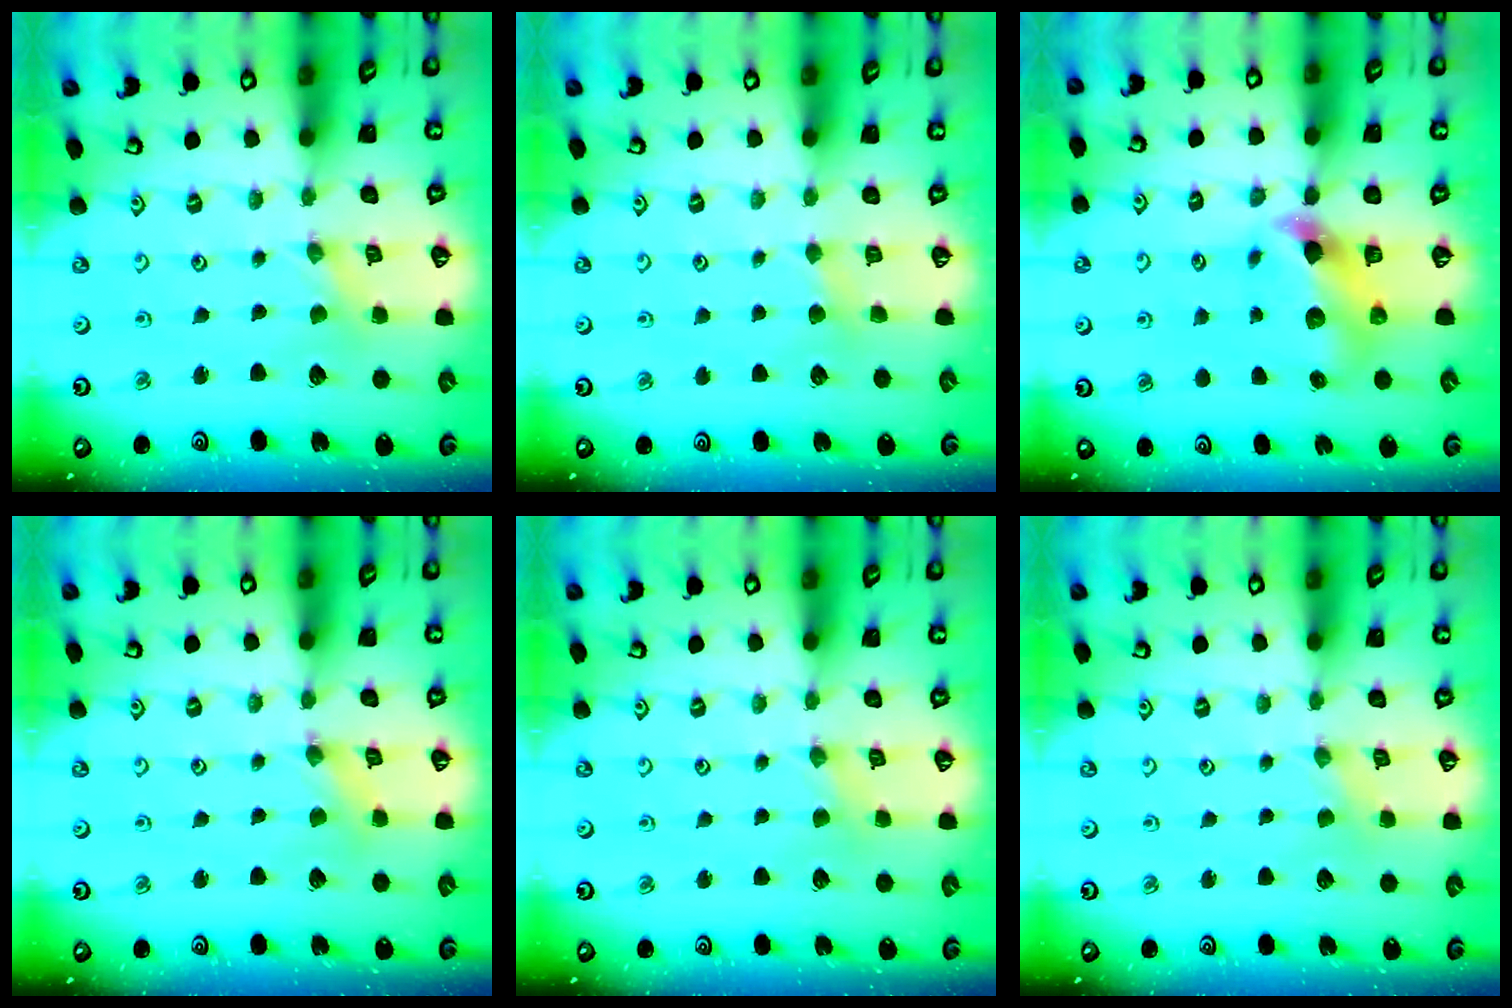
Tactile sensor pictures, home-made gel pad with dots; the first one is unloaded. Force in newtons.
{"total": 2.9, "press": 2.9, "slide": 0.4}
{"total": 7.7, "press": 7.6, "slide": 1.1}
{"total": 0.8, "press": 0.7, "slide": 0.3}
{"total": 1.5, "press": 1.4, "slide": 0.3}
{"total": 0.0}